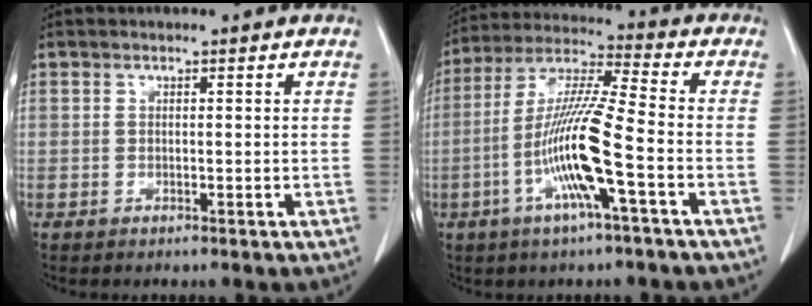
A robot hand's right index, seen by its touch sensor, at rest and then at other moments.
{"total": 13.6, "force": [-4.3, 0.3, 12.9], "torque": [-0.259, 0.001, -0.087]}